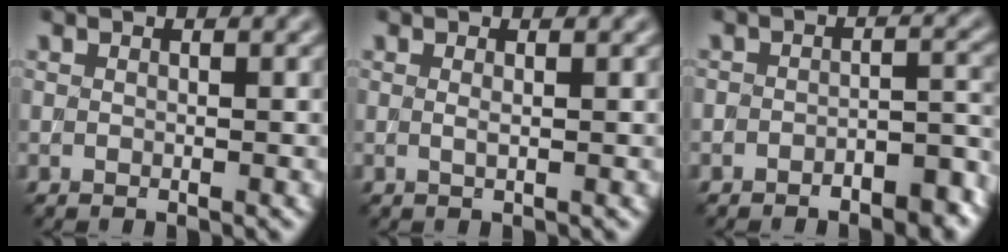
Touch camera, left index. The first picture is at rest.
{"total": 0.6, "force": [0.1, 0.1, 0.5], "torque": [-0.009, -0.001, -0.001]}
{"total": 4.4, "force": [-3.5, 1.4, 2.3], "torque": [-0.031, 0.004, -0.047]}